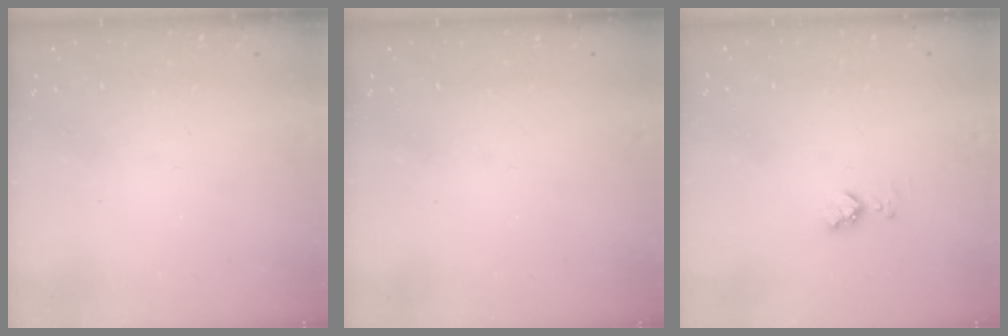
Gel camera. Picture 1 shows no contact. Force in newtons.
{"total": 0.0}
{"total": 3.7, "press": 3.7, "slide": 0.6}